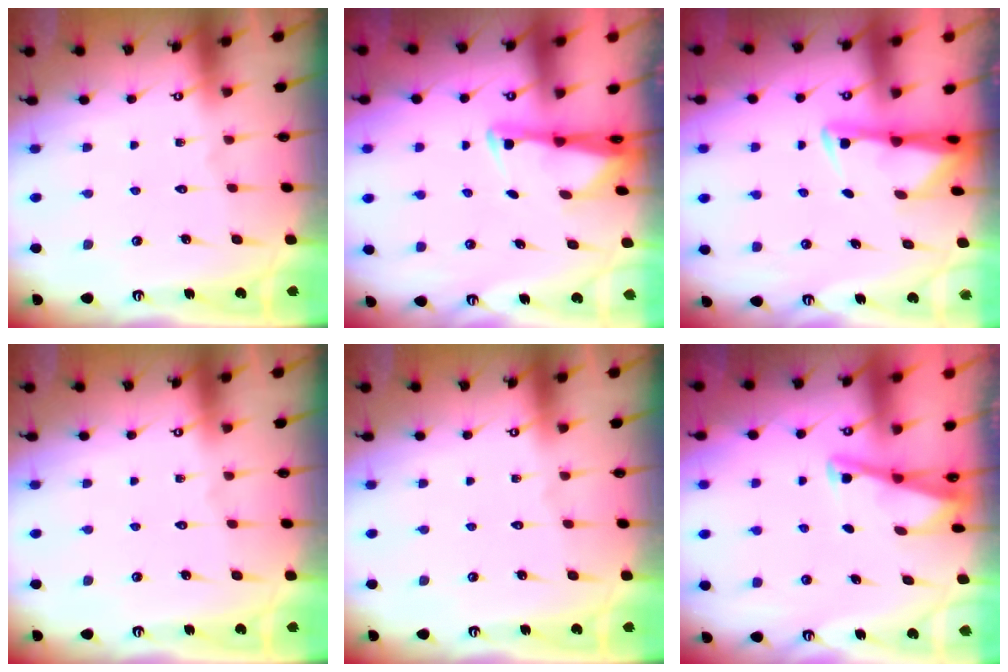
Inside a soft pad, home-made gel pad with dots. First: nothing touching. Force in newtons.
{"total": 2.7, "press": 2.6, "slide": 0.5}
{"total": 3.0, "press": 2.9, "slide": 0.5}
{"total": 0.0}
{"total": 0.0}
{"total": 2.9, "press": 2.9, "slide": 0.3}